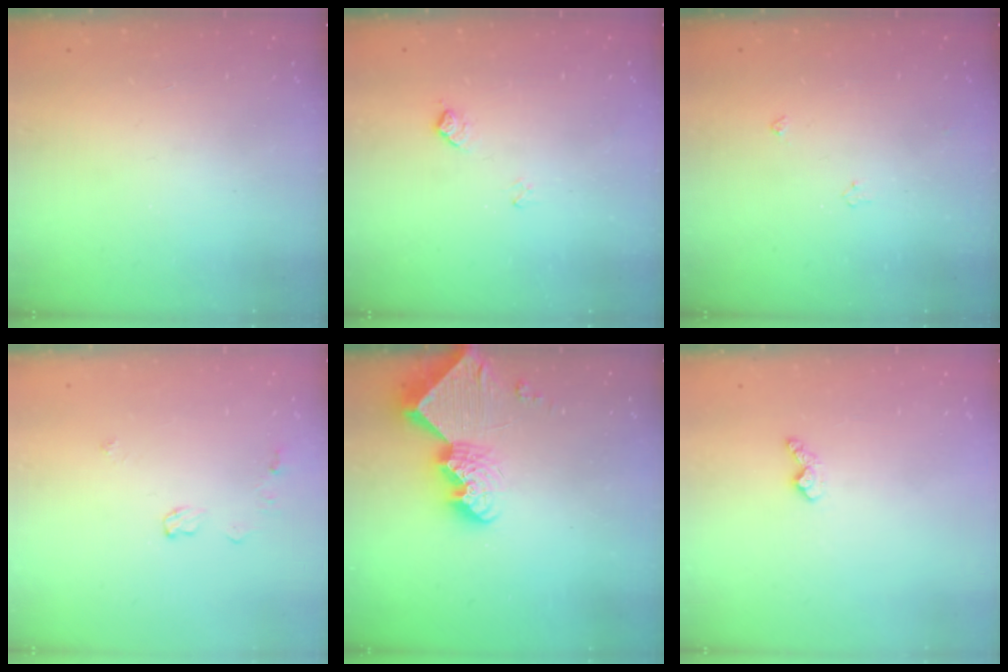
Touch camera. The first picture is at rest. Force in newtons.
{"total": 6.1, "press": 6.1, "slide": 0.8}
{"total": 3.1, "press": 3.0, "slide": 0.6}
{"total": 5.7, "press": 5.6, "slide": 0.6}
{"total": 13.0, "press": 13.0, "slide": 1.3}
{"total": 4.2, "press": 4.1, "slide": 0.6}